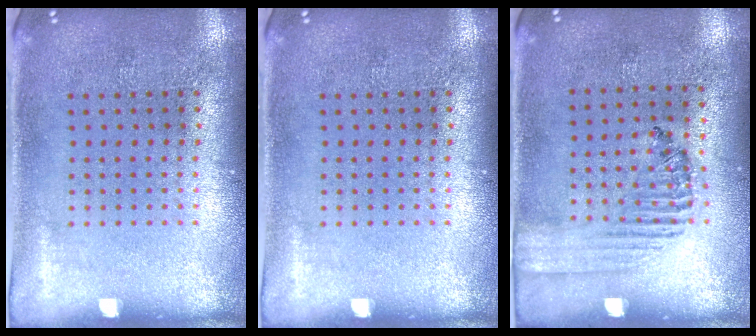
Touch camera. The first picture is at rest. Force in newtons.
{"total": 0.0}
{"total": 1.3, "press": 1.0, "slide": 0.8}